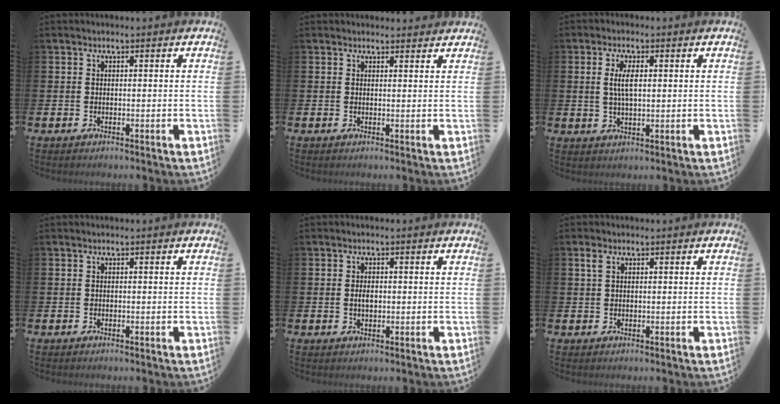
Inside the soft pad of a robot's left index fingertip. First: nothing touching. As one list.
[{"total": 1.3, "force": [1.3, 0.2, 0.0], "torque": [0.011, -0.006, 0.021]}, {"total": 3.7, "force": [1.1, 1.4, 3.3], "torque": [-0.055, 0.003, 0.014]}, {"total": 0.0}, {"total": 1.7, "force": [0.1, 1.0, 1.3], "torque": [-0.020, 0.003, -0.002]}, {"total": 1.6, "force": [1.0, 0.9, 1.0], "torque": [-0.009, 0.000, 0.015]}]